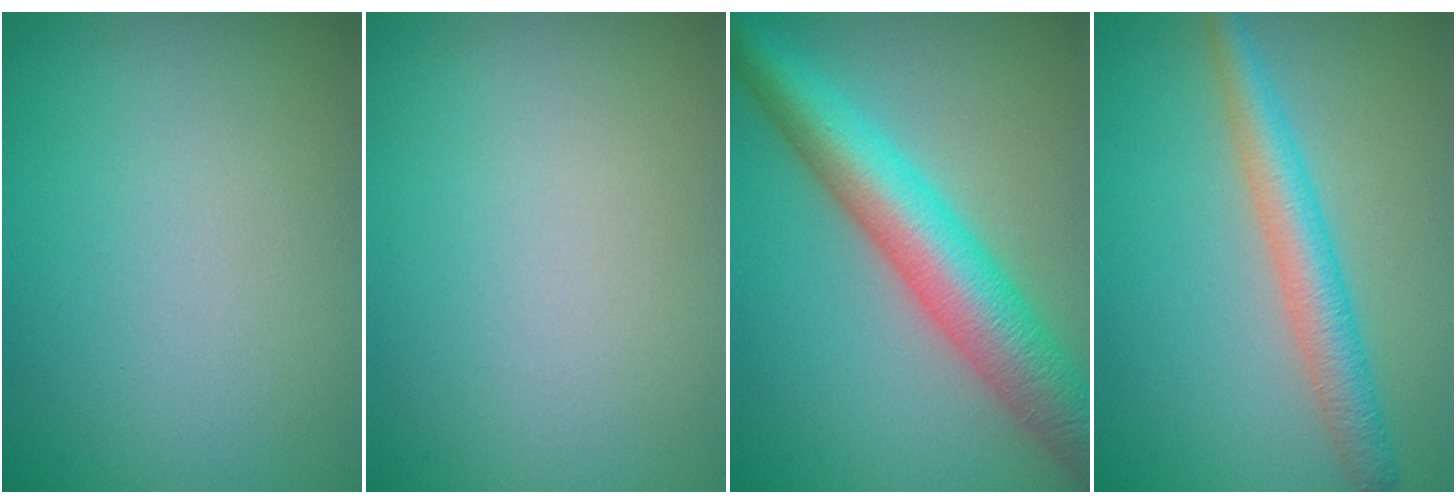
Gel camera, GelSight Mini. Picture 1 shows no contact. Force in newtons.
{"total": 0.0}
{"total": 8.7, "press": 8.7, "slide": 0.1}
{"total": 4.0, "press": 4.0, "slide": 0.1}